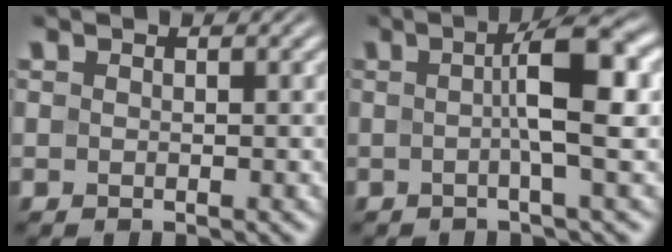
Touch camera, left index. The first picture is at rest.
{"total": 5.6, "force": [0.4, 1.0, 5.5], "torque": [-0.084, 0.014, 0.001]}